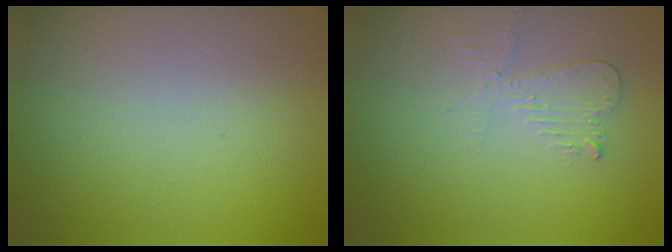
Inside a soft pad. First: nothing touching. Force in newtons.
{"total": 2.1, "press": 2.1, "slide": 0.1}